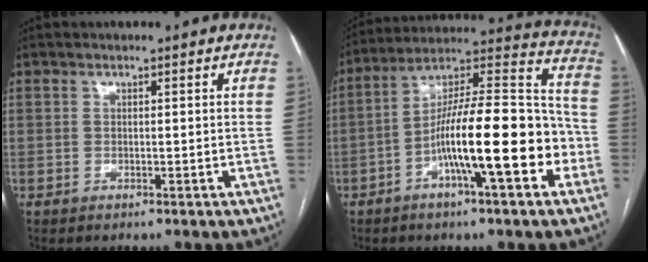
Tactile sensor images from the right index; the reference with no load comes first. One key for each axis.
{"total": 18.7, "fx": -5.7, "fy": 3.0, "fz": 17.5, "tx": -0.290, "ty": 0.019, "tz": -0.095}